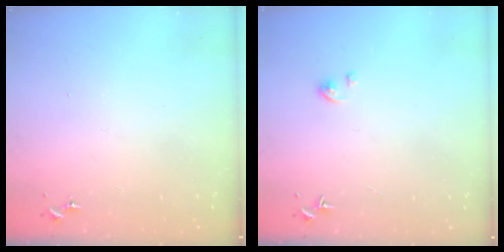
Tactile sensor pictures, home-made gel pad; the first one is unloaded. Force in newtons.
{"total": 2.1, "press": 2.1, "slide": 0.2}